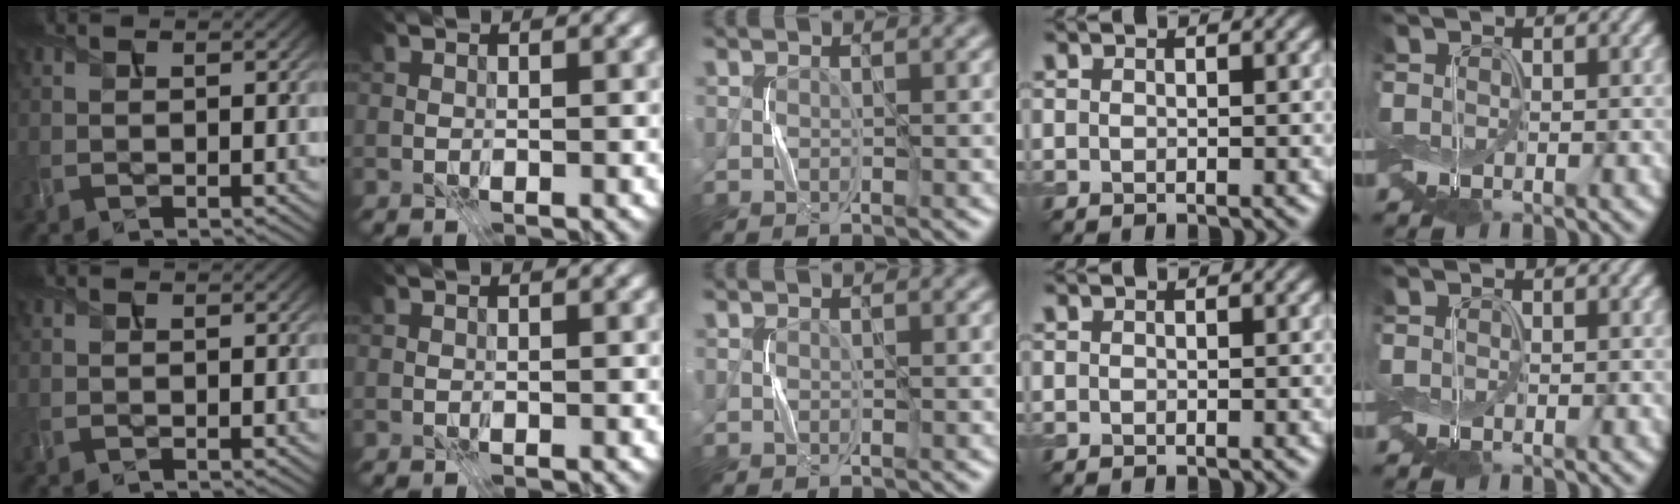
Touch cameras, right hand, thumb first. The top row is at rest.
{}